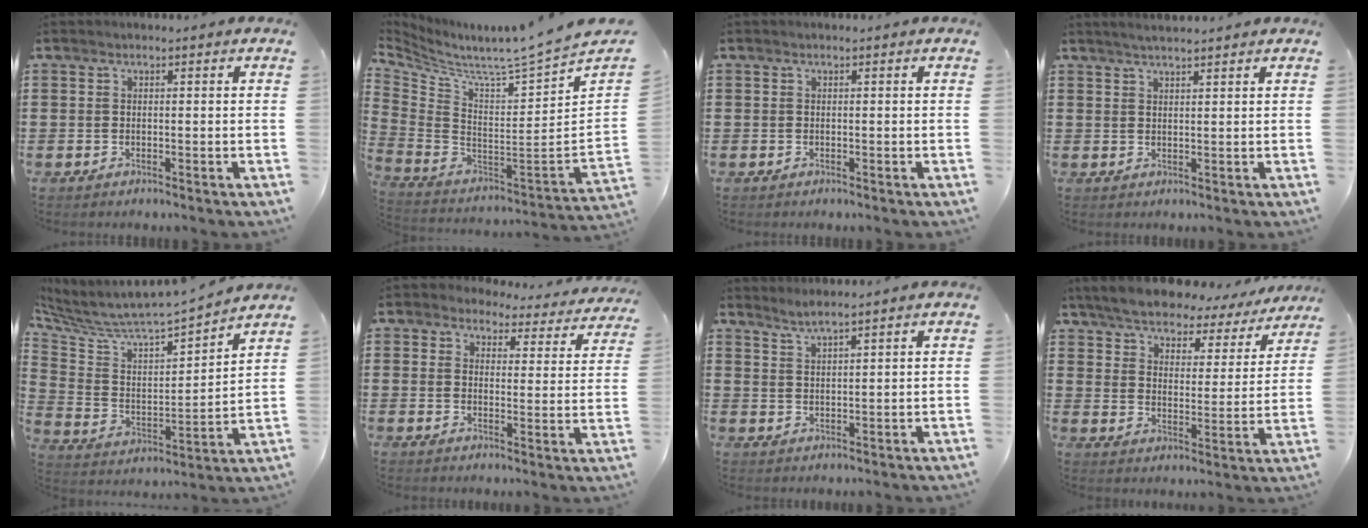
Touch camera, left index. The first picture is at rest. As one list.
[{"total": 5.8, "force": [5.0, -1.5, 2.4], "torque": [-0.075, -0.069, 0.070]}, {"total": 0.0}, {"total": 1.8, "force": [1.7, -0.1, 0.7], "torque": [-0.016, 0.003, 0.032]}, {"total": 4.7, "force": [4.5, 0.6, 1.4], "torque": [-0.057, -0.056, 0.067]}, {"total": 4.3, "force": [4.1, 1.0, 0.6], "torque": [-0.037, -0.023, 0.070]}, {"total": 2.3, "force": [2.2, -0.3, 0.5], "torque": [-0.016, 0.000, 0.042]}, {"total": 5.7, "force": [5.4, 1.0, 1.3], "torque": [-0.056, -0.033, 0.091]}]